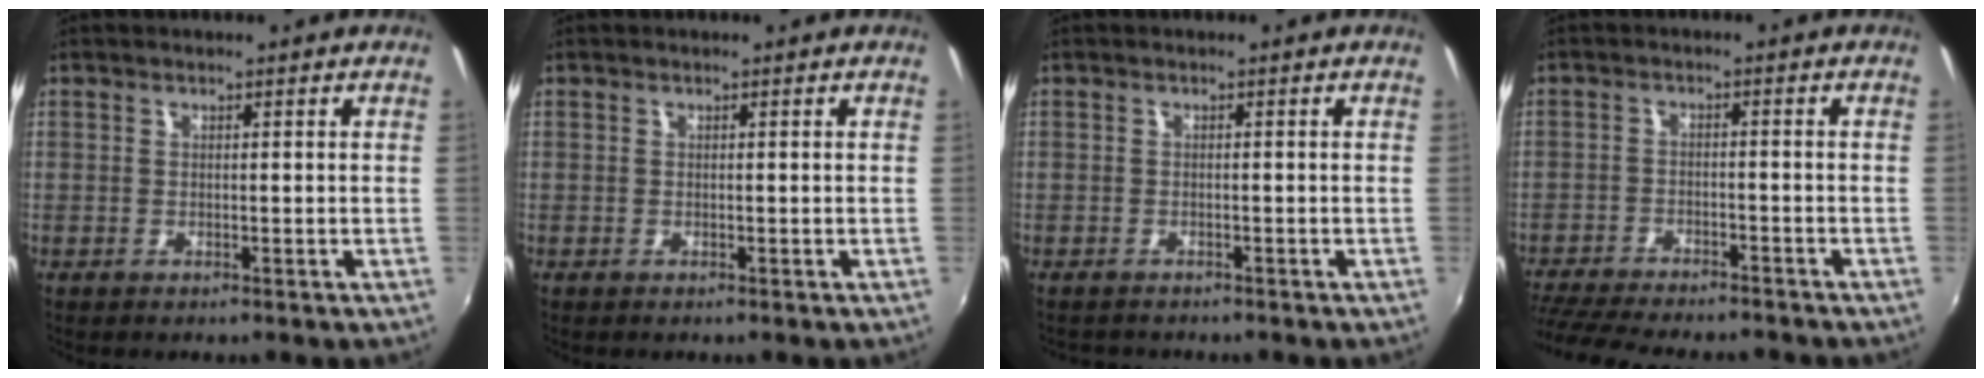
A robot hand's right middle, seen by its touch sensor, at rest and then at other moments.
{"total": 0.0}
{"total": 1.9, "force": [-1.8, 0.5, 0.3], "torque": [-0.010, -0.010, -0.027]}
{"total": 15.3, "force": [-13.4, 3.2, 6.6], "torque": [-0.148, -0.029, -0.211]}